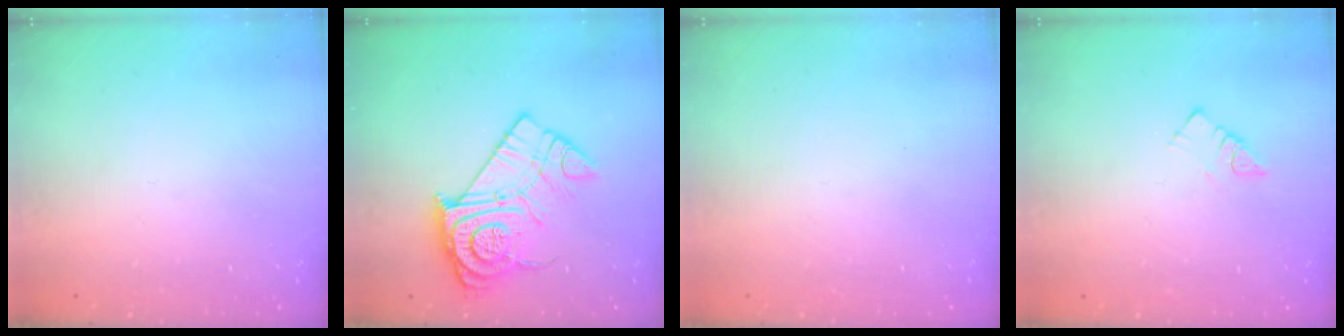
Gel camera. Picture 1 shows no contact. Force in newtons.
{"total": 16.1, "press": 16.1, "slide": 1.1}
{"total": 1.5, "press": 1.5, "slide": 0.1}
{"total": 3.2, "press": 3.1, "slide": 0.5}